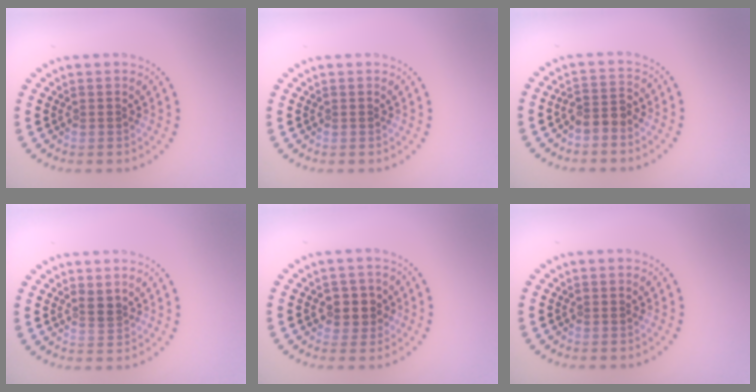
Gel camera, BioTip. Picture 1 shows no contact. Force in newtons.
{"total": 0.0}
{"total": 2.1, "press": 1.7, "slide": 1.1}
{"total": 1.0, "press": 0.7, "slide": 0.7}
{"total": 2.5, "press": 2.2, "slide": 1.0}
{"total": 0.0}